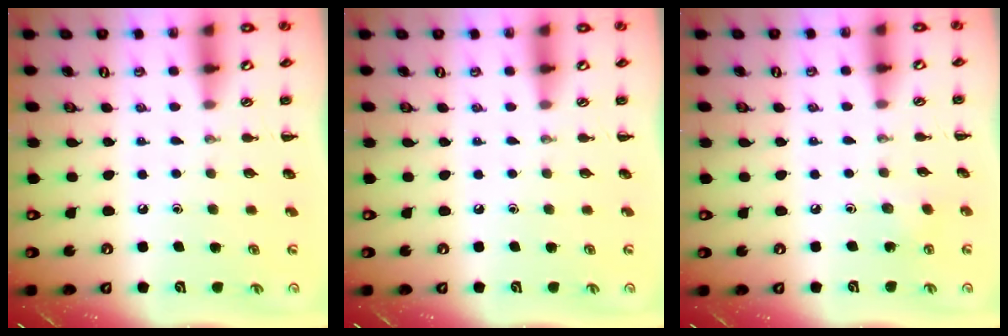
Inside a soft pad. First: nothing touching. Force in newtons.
{"total": 0.0}
{"total": 2.4, "press": 2.3, "slide": 0.6}